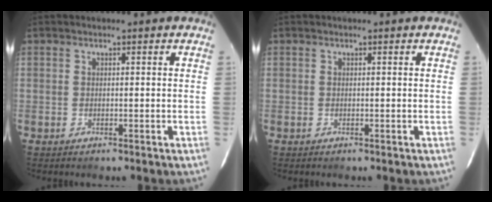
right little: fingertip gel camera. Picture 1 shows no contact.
{"total": 0.0}